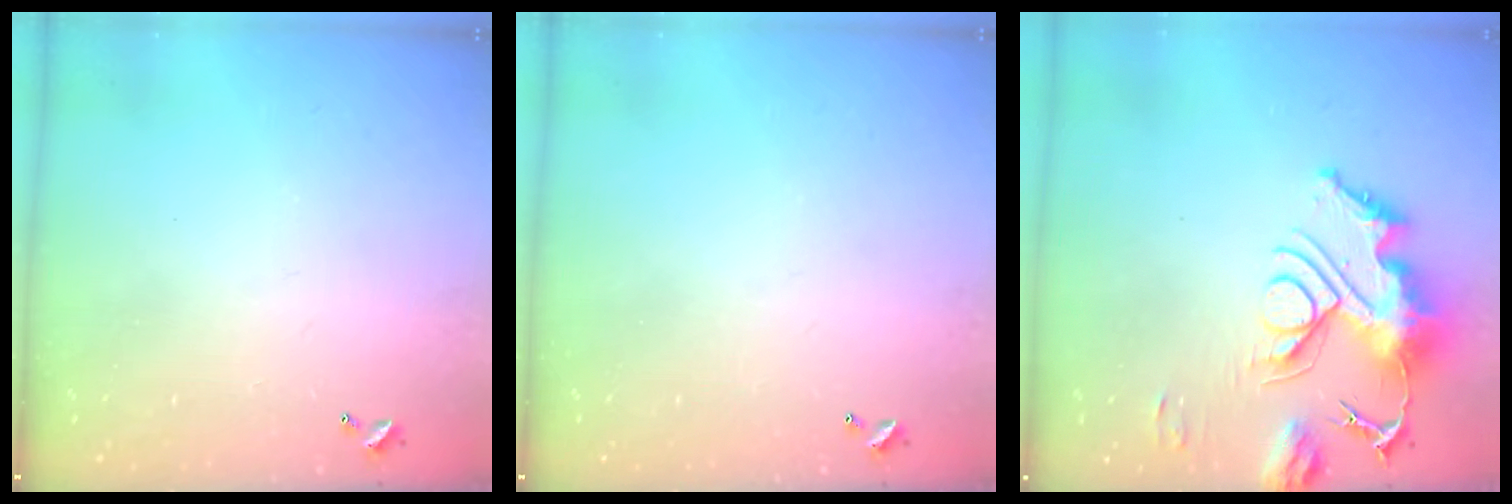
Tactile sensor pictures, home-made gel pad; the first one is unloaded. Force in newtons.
{"total": 0.0}
{"total": 15.1, "press": 15.0, "slide": 1.8}